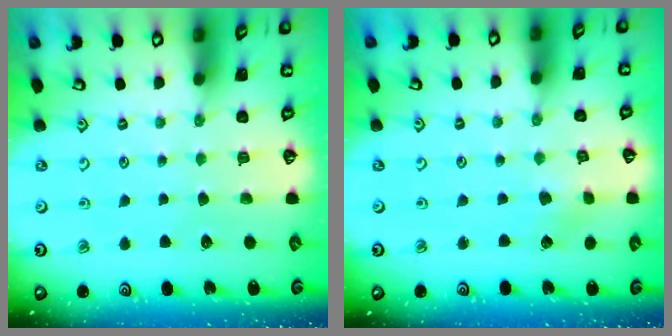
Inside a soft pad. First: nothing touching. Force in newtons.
{"total": 1.4, "press": 1.4, "slide": 0.1}